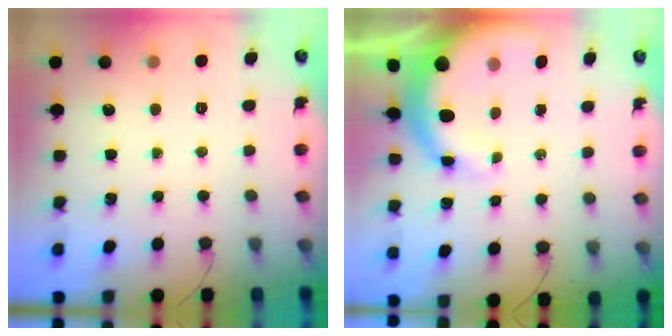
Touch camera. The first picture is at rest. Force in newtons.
{"total": 7.7, "press": 7.4, "slide": 1.9}